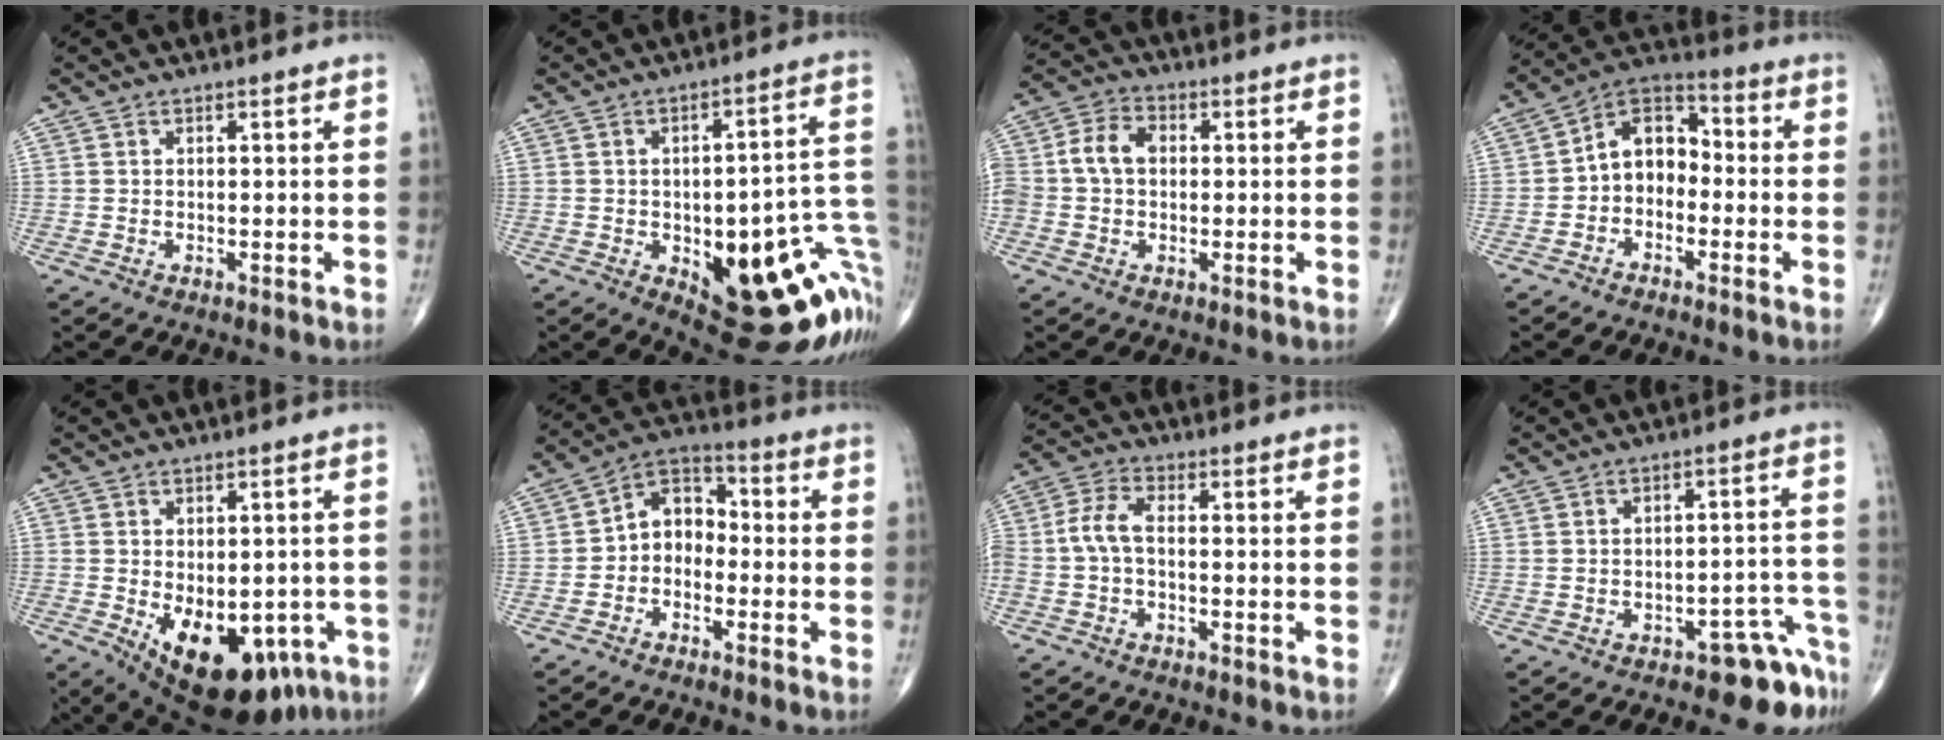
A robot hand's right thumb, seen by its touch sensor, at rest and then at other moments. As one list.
[{"total": 26.0, "force": [-7.0, 10.4, 22.8], "torque": [-0.214, 0.027, -0.066]}, {"total": 9.0, "force": [0.5, 6.7, 6.0], "torque": [-0.117, 0.031, 0.004]}, {"total": 9.1, "force": [-1.6, 6.7, 5.9], "torque": [-0.068, 0.042, -0.050]}, {"total": 17.7, "force": [-6.4, 10.2, 12.9], "torque": [-0.164, -0.004, -0.067]}, {"total": 7.8, "force": [-1.8, 5.9, 4.7], "torque": [-0.052, 0.040, -0.054]}, {"total": 5.6, "force": [-1.1, 2.8, 4.7], "torque": [-0.110, 0.023, -0.030]}, {"total": 6.8, "force": [-5.3, 3.0, 3.1], "torque": [-0.010, 0.063, -0.068]}]